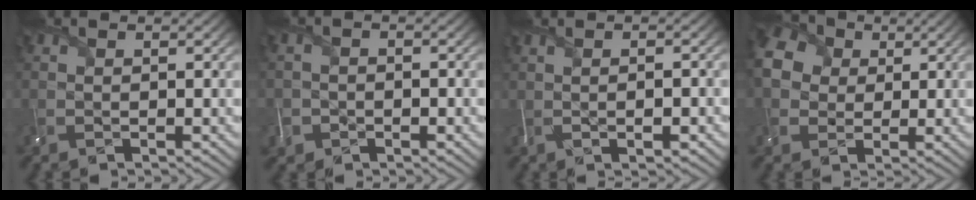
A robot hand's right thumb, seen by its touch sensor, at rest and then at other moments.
{"total": 2.5, "force": [-1.6, 1.9, 0.3], "torque": [-0.002, -0.008, -0.034]}
{"total": 2.9, "force": [-0.4, 0.5, 2.8], "torque": [-0.032, 0.004, -0.011]}
{"total": 8.4, "force": [2.1, 6.8, 4.5], "torque": [-0.131, 0.023, 0.029]}